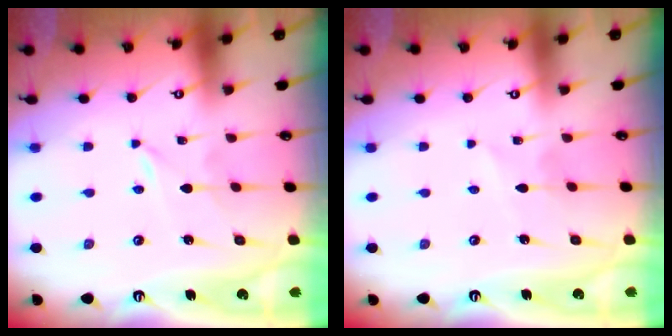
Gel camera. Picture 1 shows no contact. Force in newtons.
{"total": 2.6, "press": 2.6, "slide": 0.3}